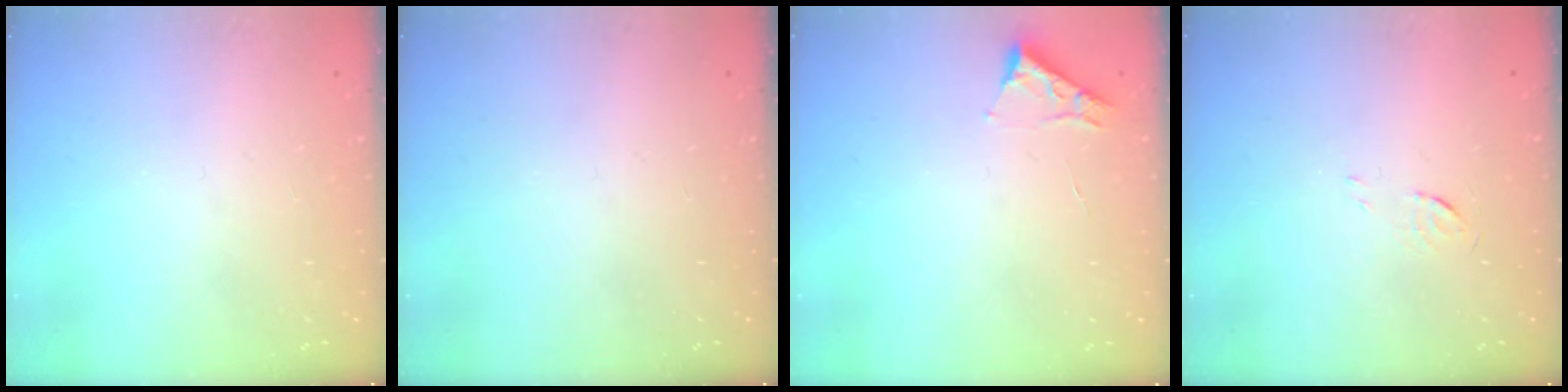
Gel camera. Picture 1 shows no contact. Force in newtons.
{"total": 0.0}
{"total": 3.3, "press": 3.3, "slide": 0.5}
{"total": 3.3, "press": 3.3, "slide": 0.4}